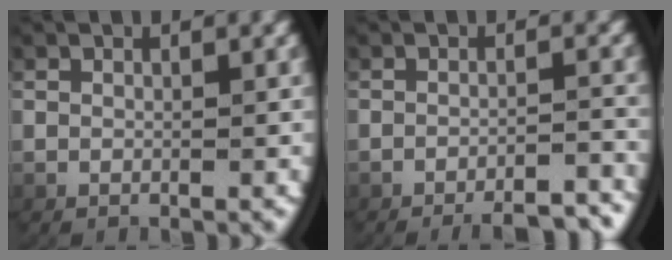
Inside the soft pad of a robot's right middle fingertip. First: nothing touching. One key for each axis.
{"total": 6.7, "fx": -6.2, "fy": 1.4, "fz": 2.1, "tx": -0.022, "ty": -0.008, "tz": -0.094}